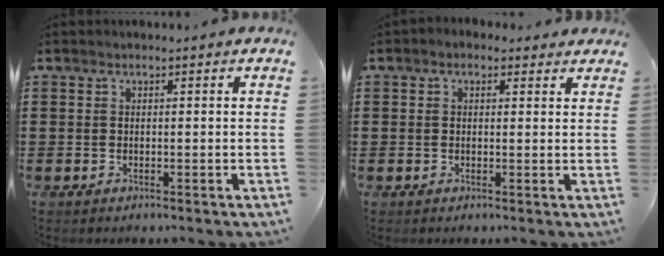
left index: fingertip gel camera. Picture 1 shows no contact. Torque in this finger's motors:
{"motor_torque": [2.14, 0.00, 0.29, 0.06]}